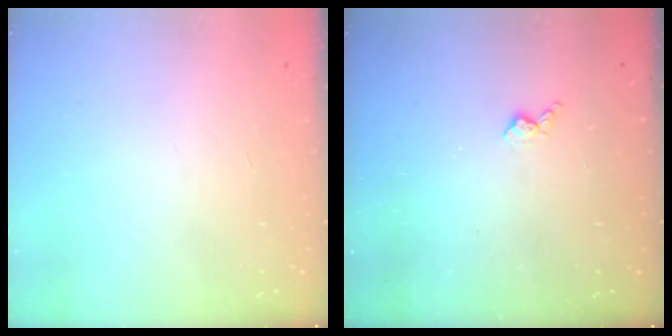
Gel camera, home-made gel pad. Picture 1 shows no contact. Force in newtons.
{"total": 3.6, "press": 3.6, "slide": 0.6}